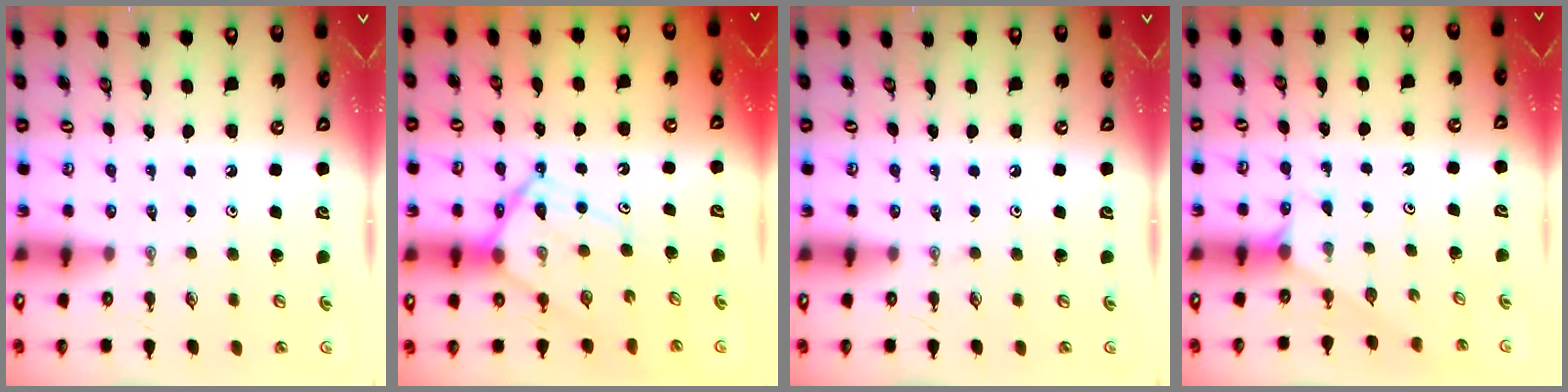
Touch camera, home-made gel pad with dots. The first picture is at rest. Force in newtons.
{"total": 11.7, "press": 11.6, "slide": 1.1}
{"total": 0.0}
{"total": 1.2, "press": 1.2, "slide": 0.2}